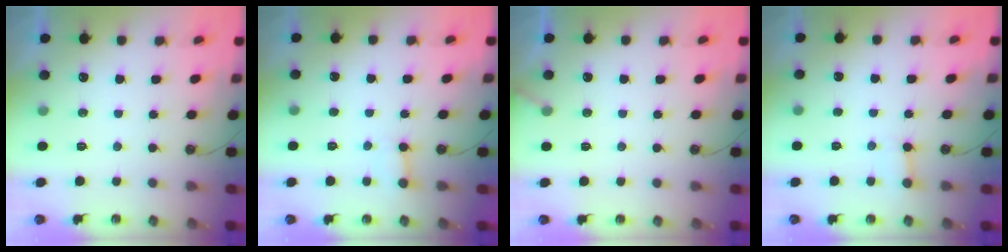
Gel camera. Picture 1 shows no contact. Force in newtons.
{"total": 2.5, "press": 2.4, "slide": 0.4}
{"total": 2.9, "press": 2.9, "slide": 0.2}
{"total": 2.9, "press": 2.9, "slide": 0.3}